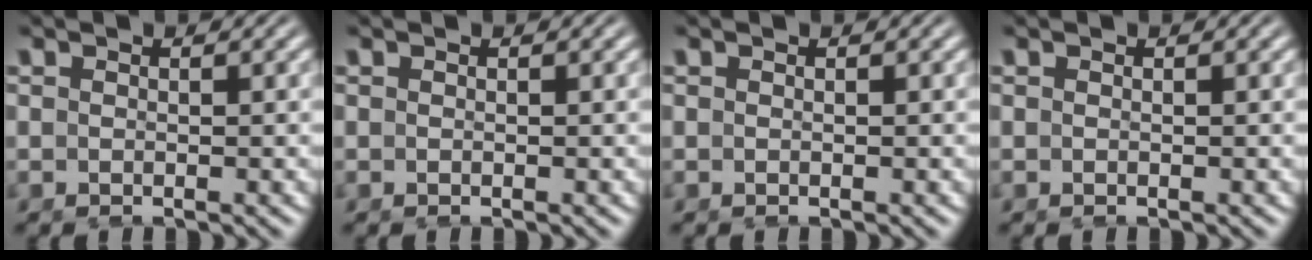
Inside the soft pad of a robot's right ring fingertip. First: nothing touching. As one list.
[{"total": 0.0}, {"total": 0.0}, {"total": 0.0}]